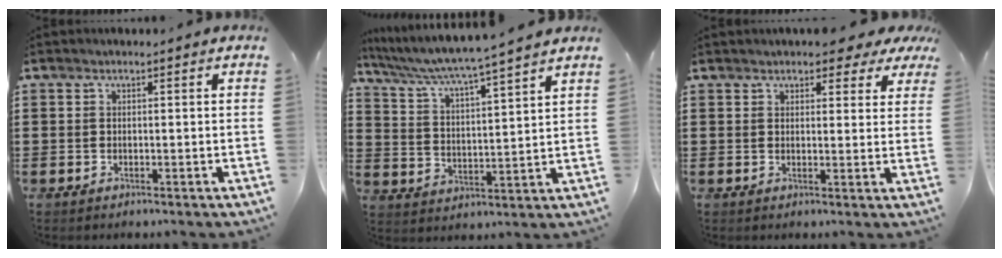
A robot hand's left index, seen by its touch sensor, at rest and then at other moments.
{"total": 4.9, "force": [4.3, -1.0, 2.0], "torque": [-0.062, -0.036, 0.064]}
{"total": 3.6, "force": [3.0, 1.3, 1.5], "torque": [-0.023, -0.006, 0.052]}